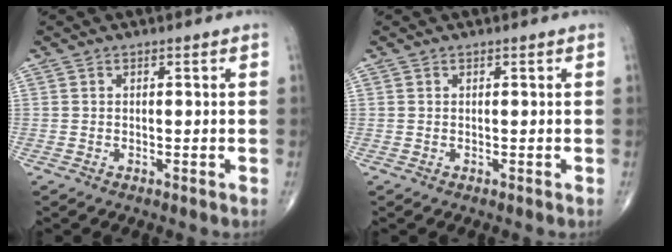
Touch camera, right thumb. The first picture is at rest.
{"total": 0.0}